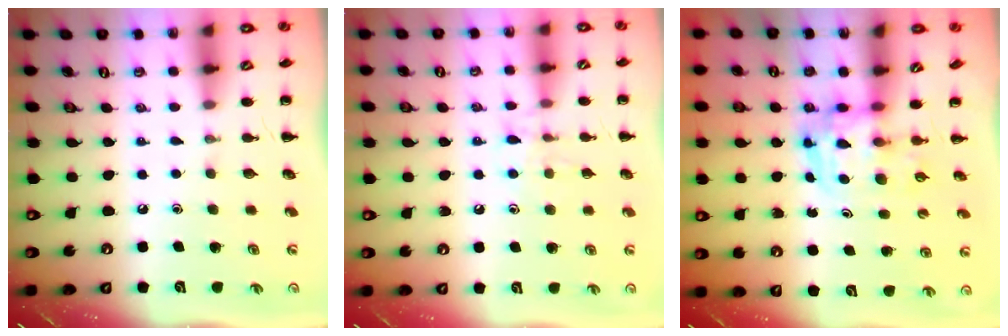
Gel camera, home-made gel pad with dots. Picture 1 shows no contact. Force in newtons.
{"total": 7.4, "press": 7.3, "slide": 1.2}
{"total": 3.4, "press": 3.3, "slide": 0.6}